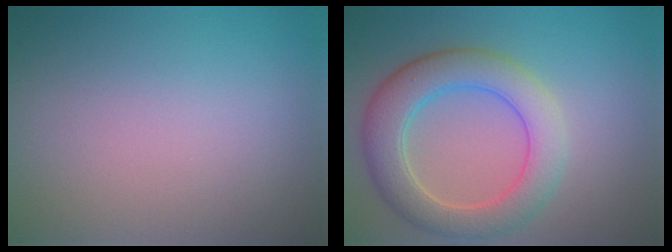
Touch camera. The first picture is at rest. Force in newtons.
{"total": 5.8, "press": 5.8, "slide": 0.2}